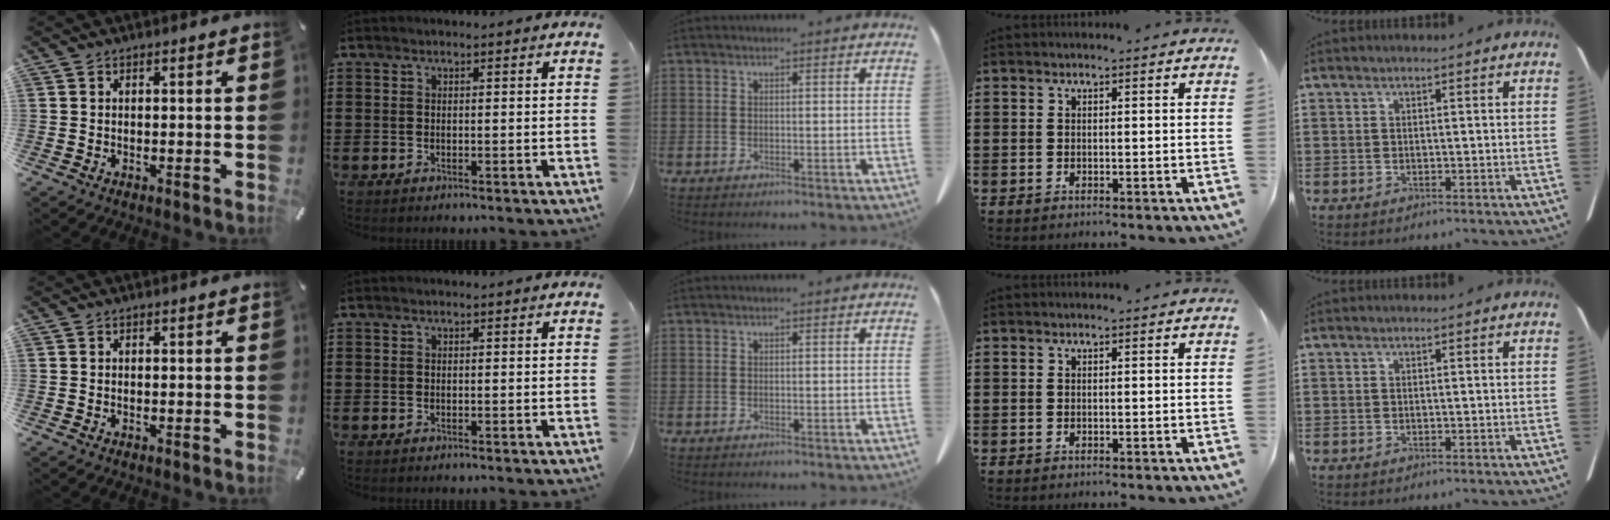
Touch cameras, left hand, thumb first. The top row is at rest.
{}